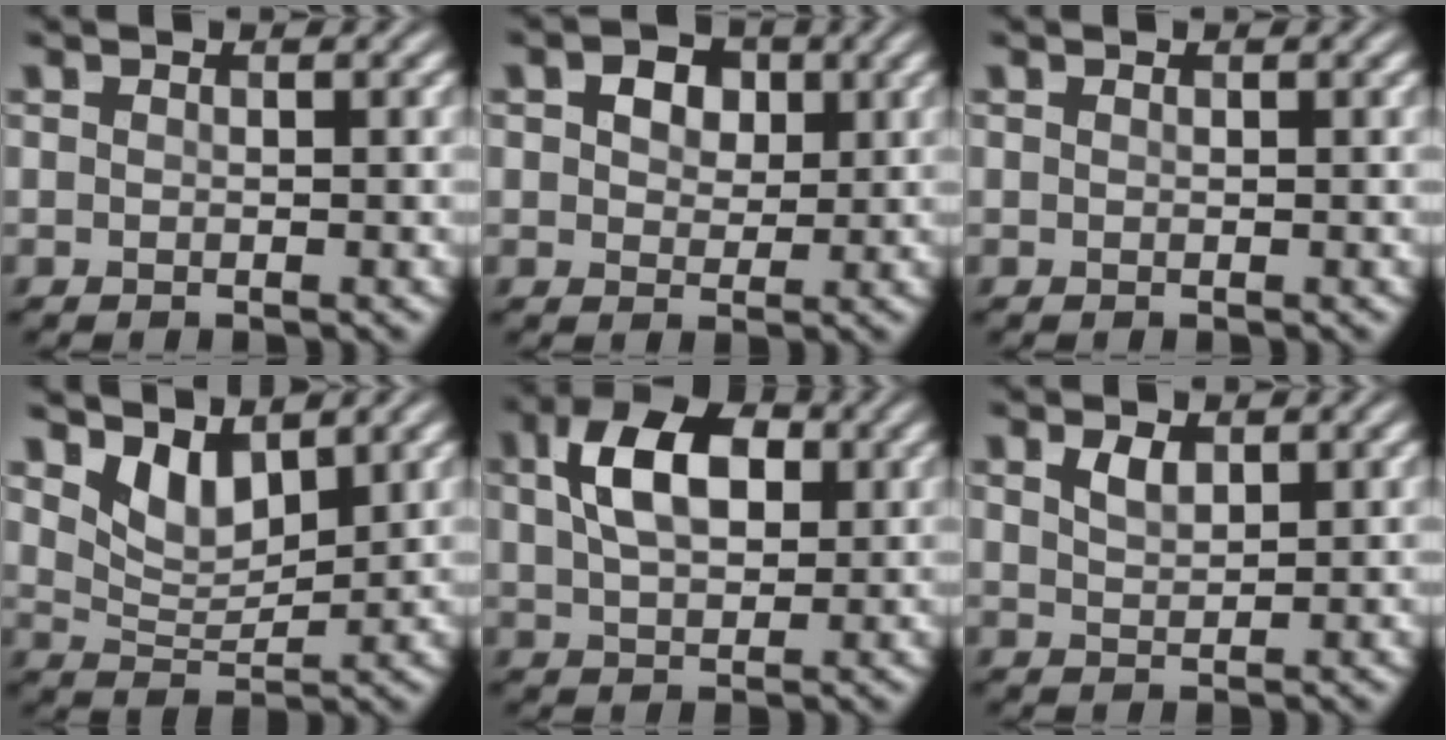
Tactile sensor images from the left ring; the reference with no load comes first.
{"total": 3.1, "force": [1.2, 2.3, 1.8], "torque": [-0.034, 0.002, 0.011]}
{"total": 0.0}
{"total": 3.5, "force": [2.4, 1.6, 2.0], "torque": [-0.048, -0.011, 0.046]}
{"total": 6.9, "force": [2.0, 4.1, 5.1], "torque": [-0.098, 0.012, 0.029]}
{"total": 1.8, "force": [1.1, 0.9, 1.1], "torque": [-0.022, 0.001, 0.025]}